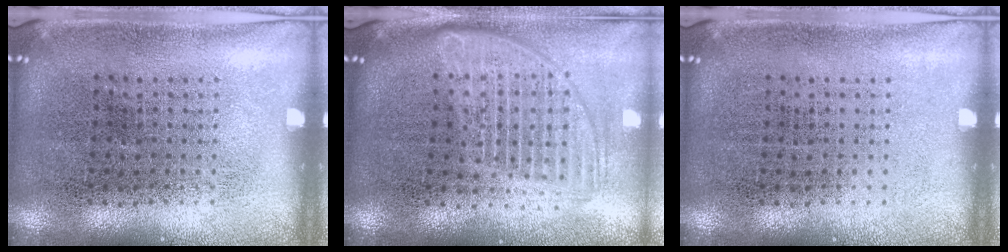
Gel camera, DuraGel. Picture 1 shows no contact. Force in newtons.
{"total": 1.8, "press": 1.5, "slide": 0.9}
{"total": 0.0}